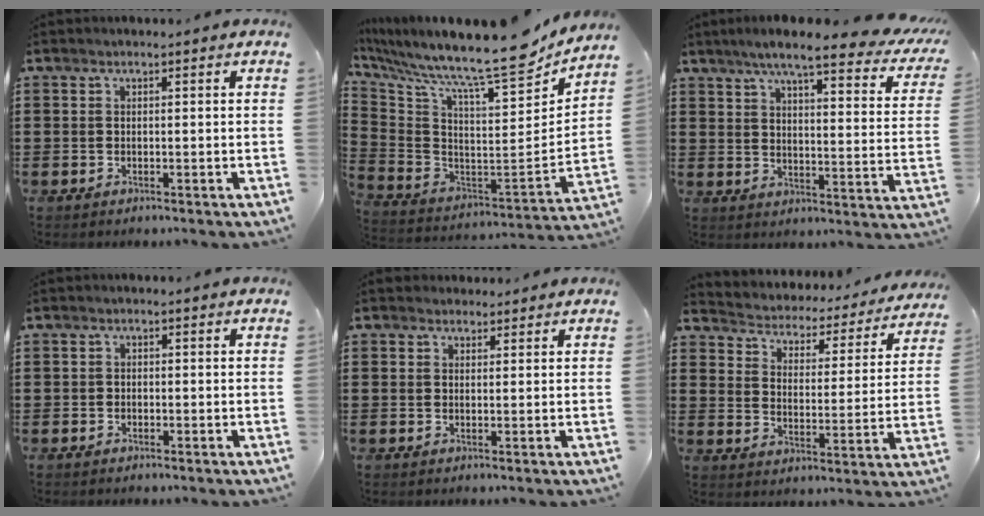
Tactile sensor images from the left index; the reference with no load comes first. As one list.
[{"total": 11.6, "force": [9.9, 1.1, 5.9], "torque": [-0.123, -0.101, 0.154]}, {"total": 7.9, "force": [6.3, 0.3, 4.9], "torque": [-0.100, -0.032, 0.101]}, {"total": 0.9, "force": [-0.7, 0.5, 0.2], "torque": [-0.006, 0.000, -0.014]}, {"total": 1.7, "force": [1.4, 0.9, 0.1], "torque": [-0.005, 0.006, 0.028]}, {"total": 2.6, "force": [2.6, 0.4, 0.0], "torque": [-0.021, -0.029, 0.033]}]